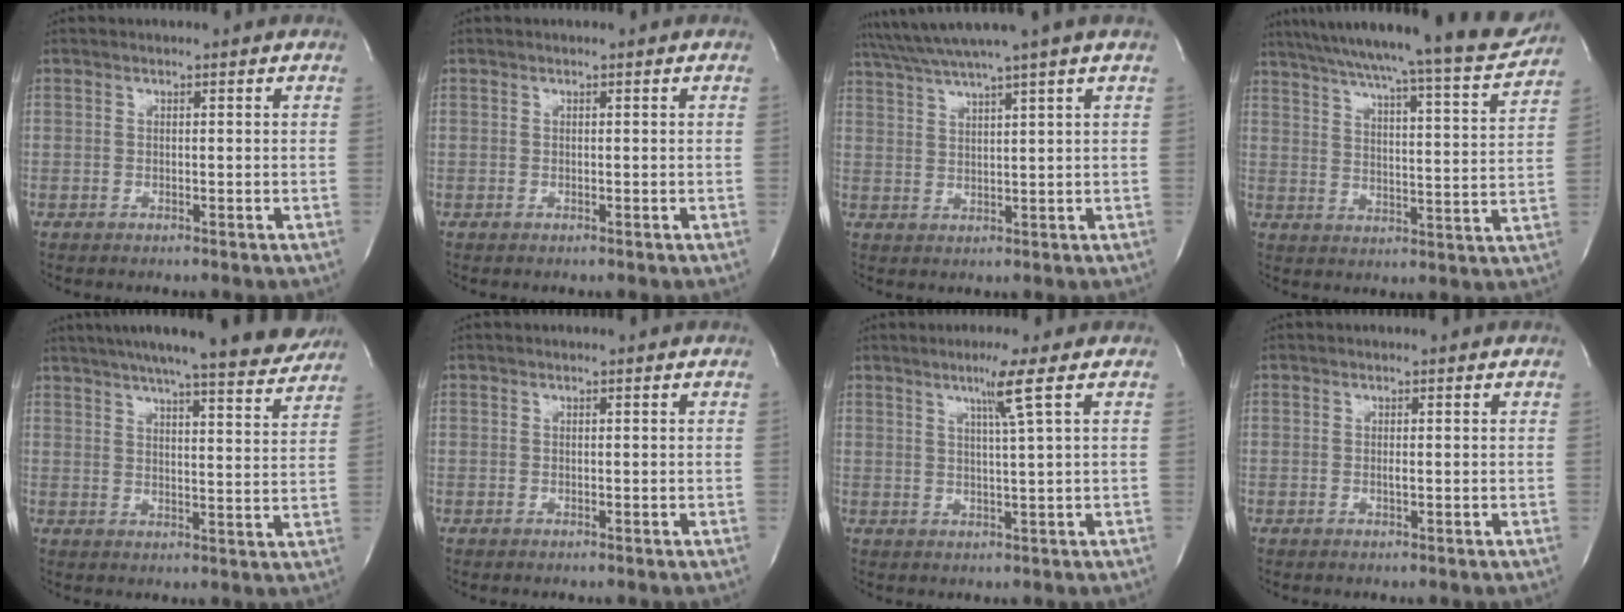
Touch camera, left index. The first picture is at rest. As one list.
[{"total": 0.0}, {"total": 8.4, "force": [6.9, -2.4, 4.2], "torque": [-0.074, 0.011, 0.110]}, {"total": 22.5, "force": [20.3, 0.4, 9.6], "torque": [-0.155, -0.046, 0.269]}, {"total": 20.2, "force": [17.9, 1.7, 9.2], "torque": [-0.143, -0.014, 0.227]}, {"total": 0.0}, {"total": 4.3, "force": [2.1, -1.4, 3.5], "torque": [-0.066, -0.010, 0.040]}, {"total": 0.5, "force": [0.0, 0.0, 0.5], "torque": [-0.016, -0.002, -0.001]}]